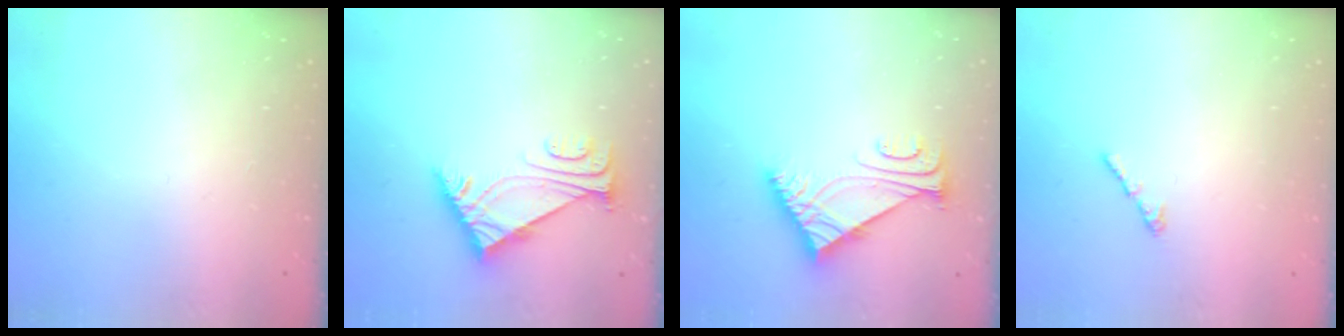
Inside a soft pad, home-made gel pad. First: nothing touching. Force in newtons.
{"total": 6.1, "press": 6.0, "slide": 1.1}
{"total": 6.5, "press": 6.5, "slide": 0.4}
{"total": 1.3, "press": 1.2, "slide": 0.6}